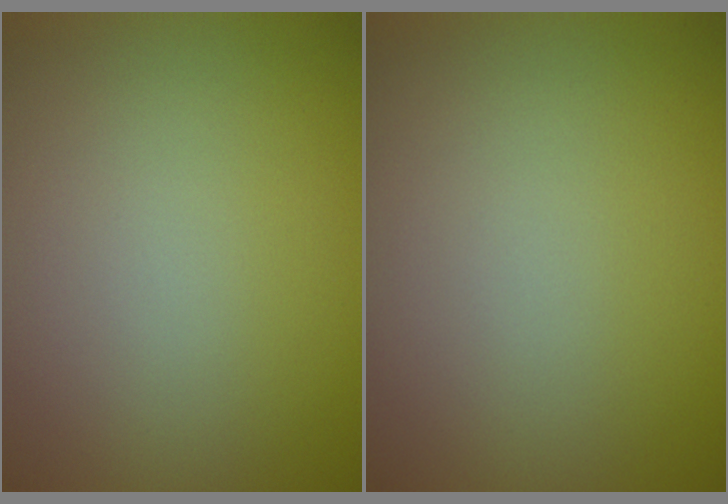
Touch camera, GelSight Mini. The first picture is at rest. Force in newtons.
{"total": 0.0}